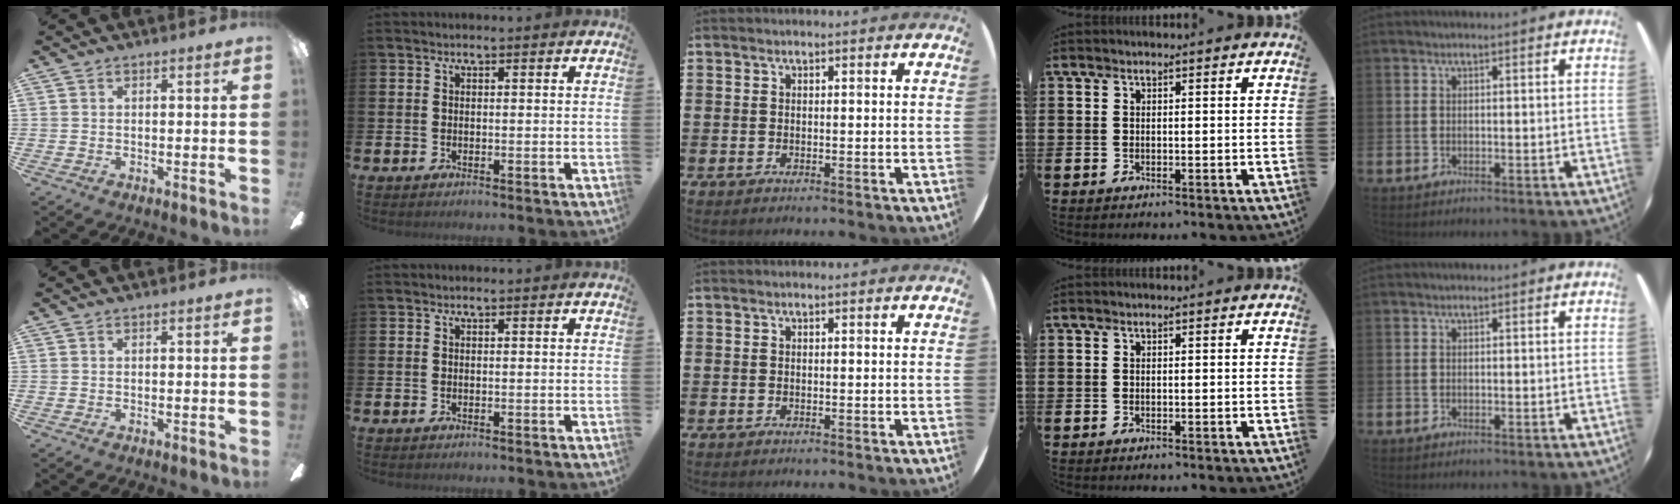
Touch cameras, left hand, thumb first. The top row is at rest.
{}